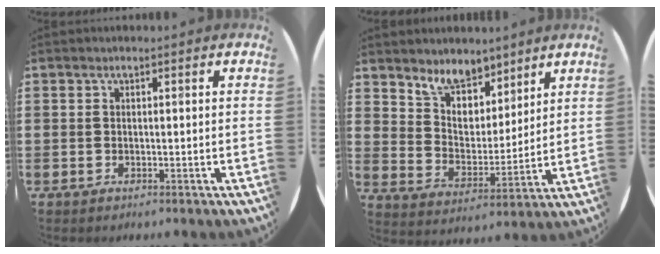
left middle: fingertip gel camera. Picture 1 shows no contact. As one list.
[{"total": 7.6, "force": [6.6, 3.4, 1.7], "torque": [-0.062, -0.025, 0.125]}]